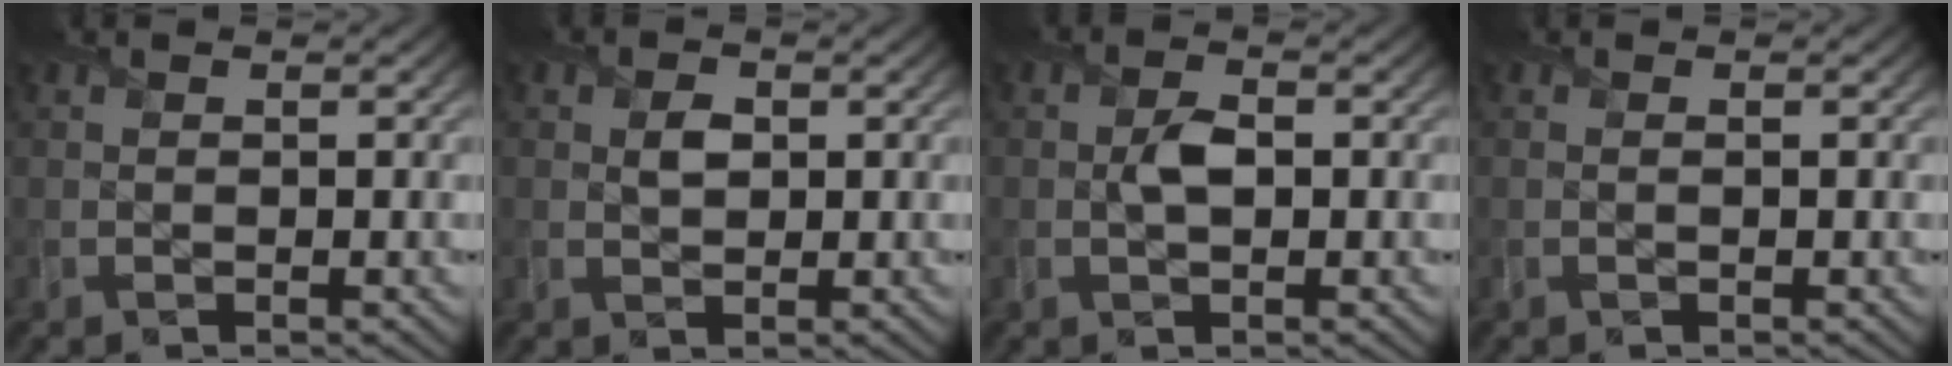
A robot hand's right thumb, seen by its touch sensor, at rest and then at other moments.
{"total": 1.9, "force": [0.4, 1.4, 1.2], "torque": [-0.025, -0.002, 0.006]}
{"total": 2.5, "force": [0.0, 1.4, 2.0], "torque": [-0.041, 0.001, -0.002]}
{"total": 0.0}